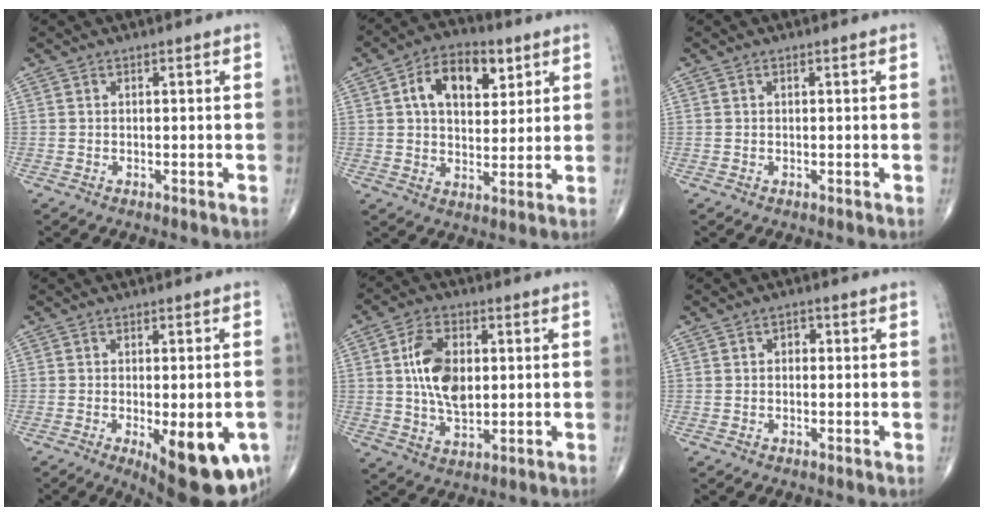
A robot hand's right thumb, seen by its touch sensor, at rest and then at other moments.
{"total": 12.7, "force": [4.6, 7.7, 9.0], "torque": [-0.115, -0.003, 0.073]}
{"total": 0.0}
{"total": 15.8, "force": [-5.4, 5.8, 13.6], "torque": [-0.134, -0.008, -0.056]}
{"total": 11.3, "force": [1.7, 6.7, 9.0], "torque": [-0.152, -0.003, 0.033]}
{"total": 1.7, "force": [0.2, 1.3, 1.1], "torque": [-0.005, 0.006, -0.001]}